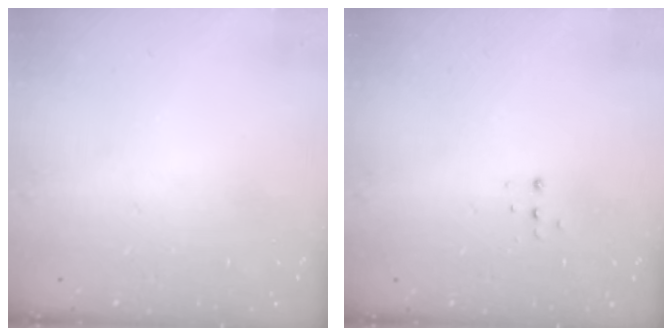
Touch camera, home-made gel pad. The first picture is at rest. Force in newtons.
{"total": 3.6, "press": 3.5, "slide": 0.8}